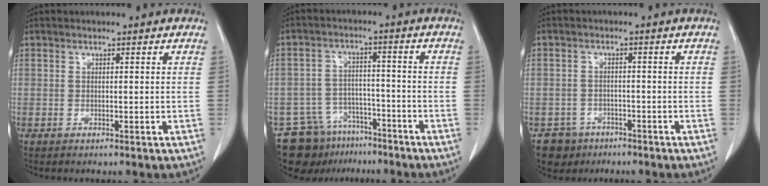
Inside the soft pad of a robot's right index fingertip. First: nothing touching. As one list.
[{"total": 10.0, "force": [-7.3, 6.6, 2.0], "torque": [-0.036, 0.025, -0.113]}, {"total": 4.8, "force": [-3.1, 3.7, -0.2], "torque": [0.004, 0.010, -0.049]}]